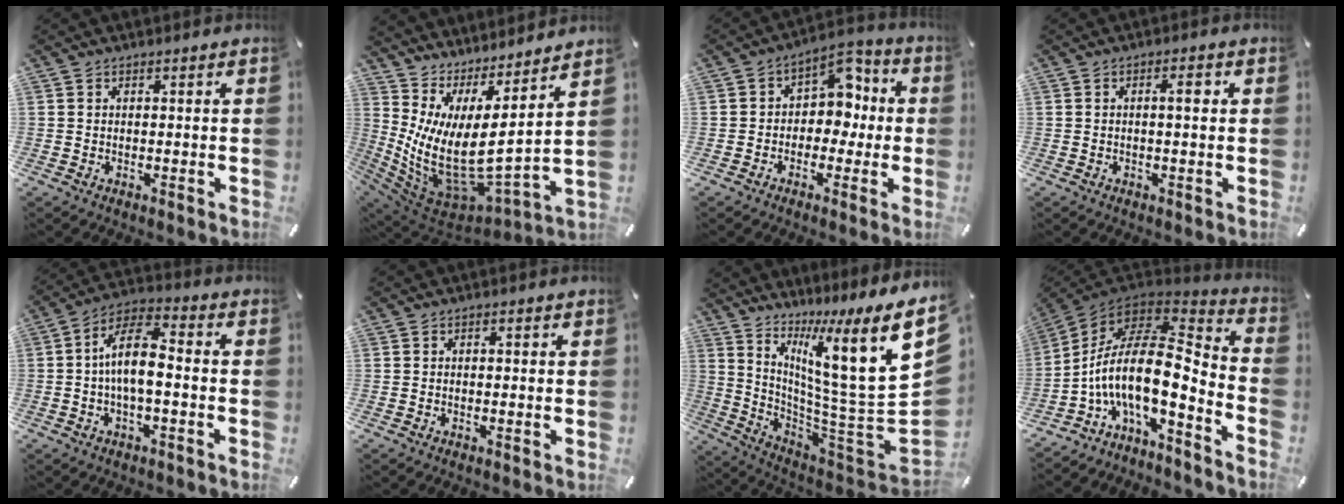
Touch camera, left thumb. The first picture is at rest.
{"total": 12.3, "force": [0.2, 5.6, 10.9], "torque": [-0.258, -0.060, 0.003]}
{"total": 7.7, "force": [0.0, 6.7, 3.8], "torque": [-0.048, 0.003, -0.006]}
{"total": 3.4, "force": [0.4, 0.8, 3.3], "torque": [-0.057, 0.006, 0.001]}
{"total": 10.5, "force": [-1.0, 4.3, 9.5], "torque": [-0.181, 0.005, -0.016]}
{"total": 0.6, "force": [-0.2, 0.2, 0.6], "torque": [-0.011, -0.001, -0.004]}
{"total": 19.1, "force": [9.0, 1.8, 16.8], "torque": [-0.250, -0.101, 0.130]}
{"total": 17.2, "force": [-2.1, 7.7, 15.2], "torque": [-0.308, -0.029, -0.045]}